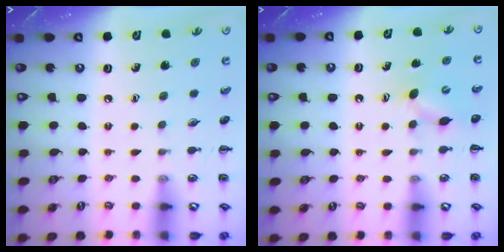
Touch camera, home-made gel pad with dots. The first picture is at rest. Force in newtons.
{"total": 5.1, "press": 4.9, "slide": 1.4}